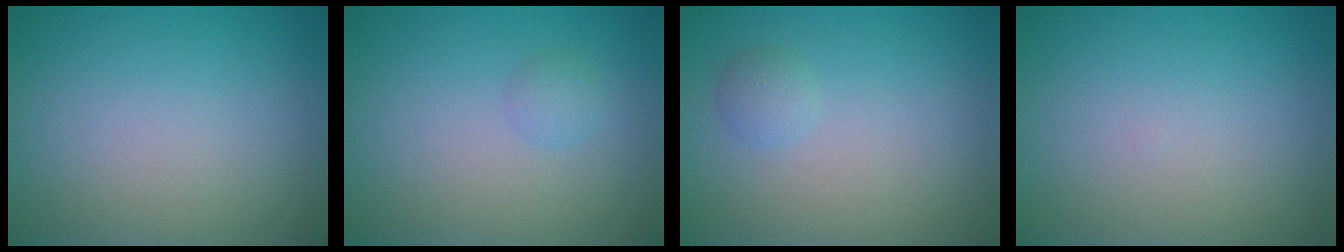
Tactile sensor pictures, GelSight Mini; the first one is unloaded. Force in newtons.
{"total": 1.0, "press": 1.0, "slide": 0.0}
{"total": 1.1, "press": 1.1, "slide": 0.1}
{"total": 0.0}